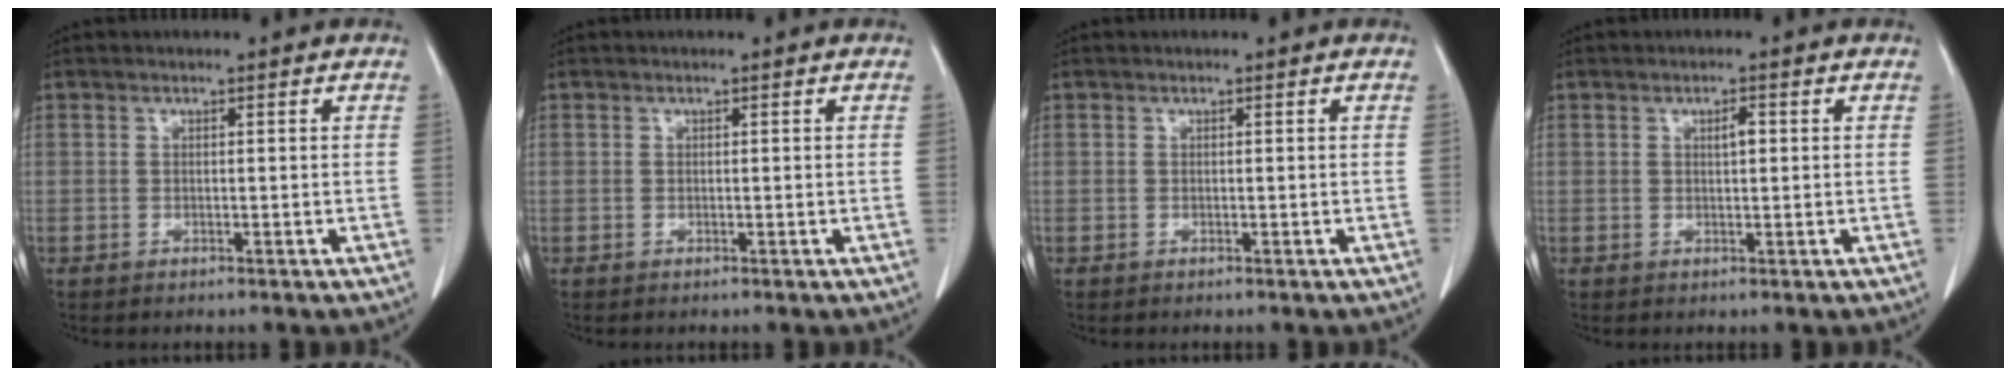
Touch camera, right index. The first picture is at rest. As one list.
[{"total": 0.0}, {"total": 0.0}, {"total": 1.6, "force": [0.4, 0.5, 1.5], "torque": [-0.026, 0.002, 0.007]}]